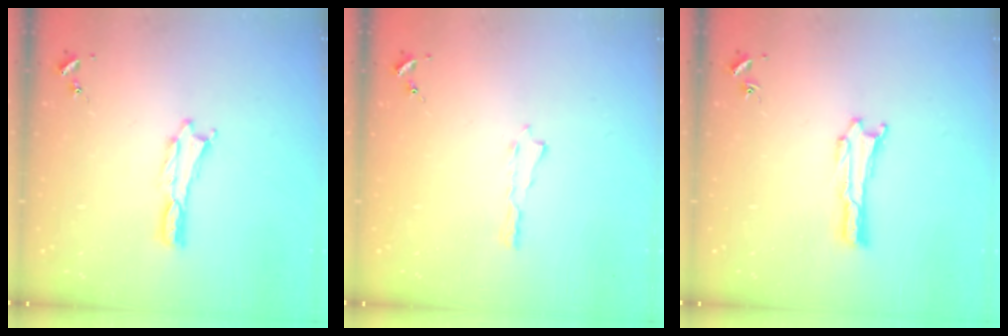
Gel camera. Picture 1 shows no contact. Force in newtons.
{"total": 0.0}
{"total": 0.0}